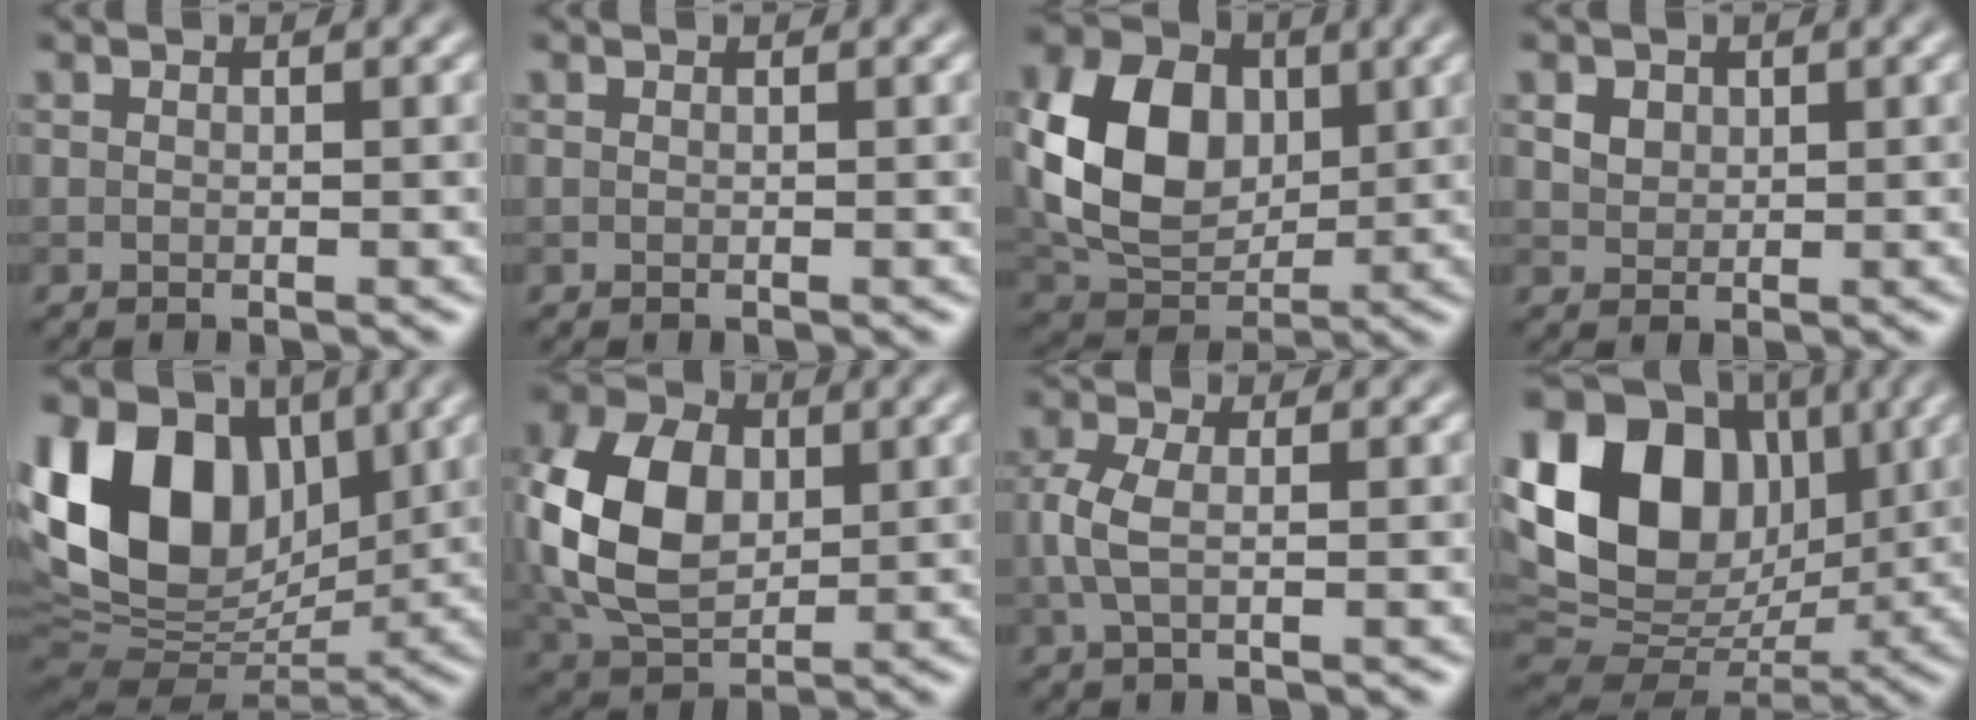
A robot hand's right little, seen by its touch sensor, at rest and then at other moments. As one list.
[{"total": 0.0}, {"total": 9.6, "force": [1.2, 6.9, 6.6], "torque": [-0.145, 0.005, 0.020]}, {"total": 2.3, "force": [1.2, 1.7, 1.1], "torque": [-0.026, 0.007, 0.022]}, {"total": 15.6, "force": [4.4, 10.4, 10.7], "torque": [-0.200, 0.020, 0.078]}, {"total": 10.2, "force": [1.0, 7.1, 7.3], "torque": [-0.168, 0.012, 0.011]}, {"total": 2.6, "force": [-0.2, 1.0, 2.4], "torque": [-0.060, 0.003, -0.006]}, {"total": 16.4, "force": [3.7, 12.1, 10.4], "torque": [-0.204, 0.028, 0.063]}]